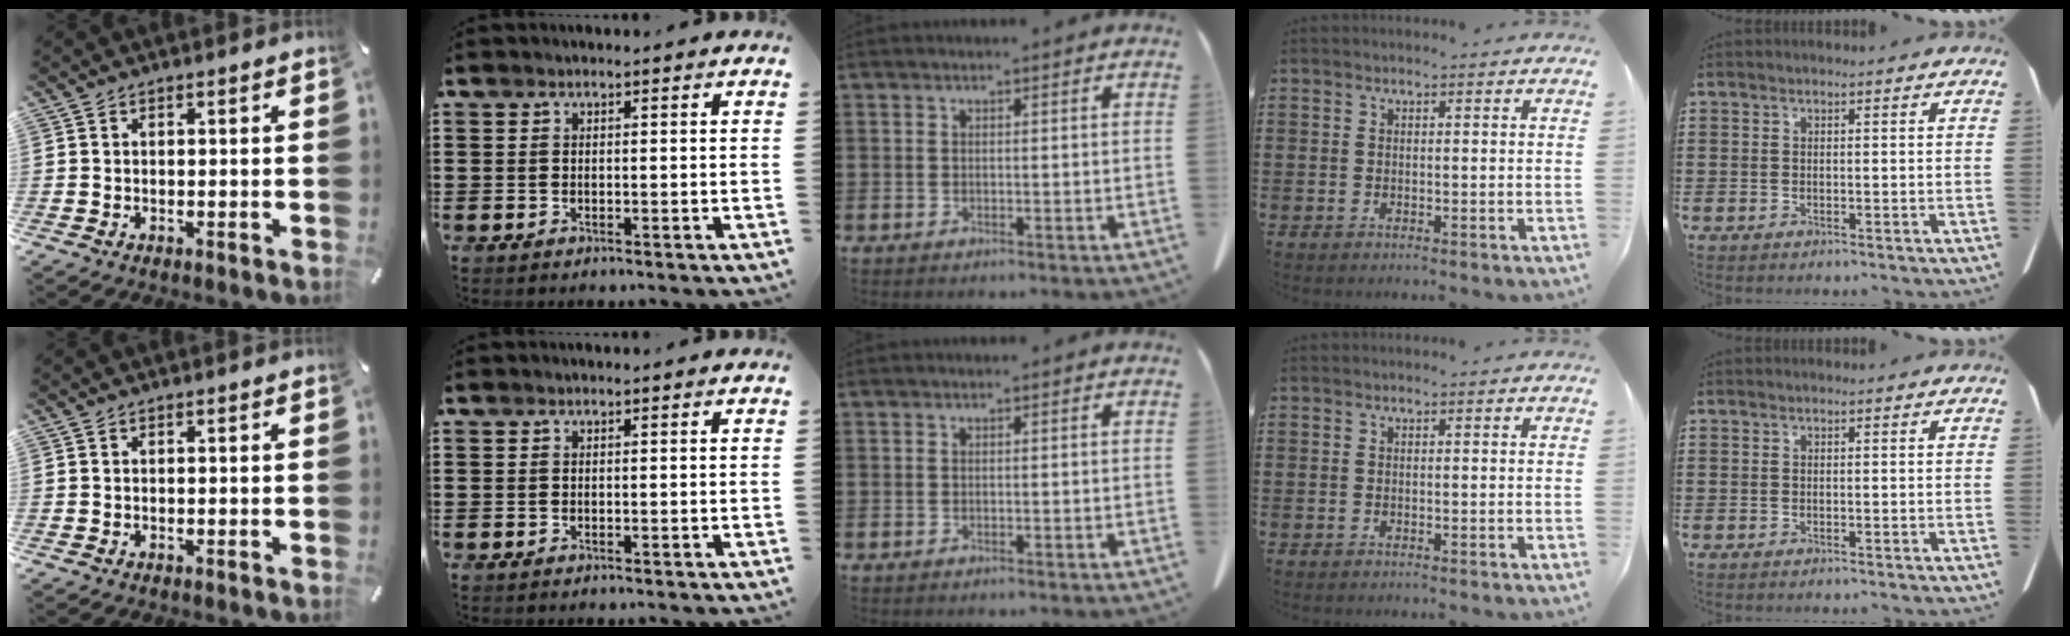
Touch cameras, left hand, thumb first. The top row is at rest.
{}